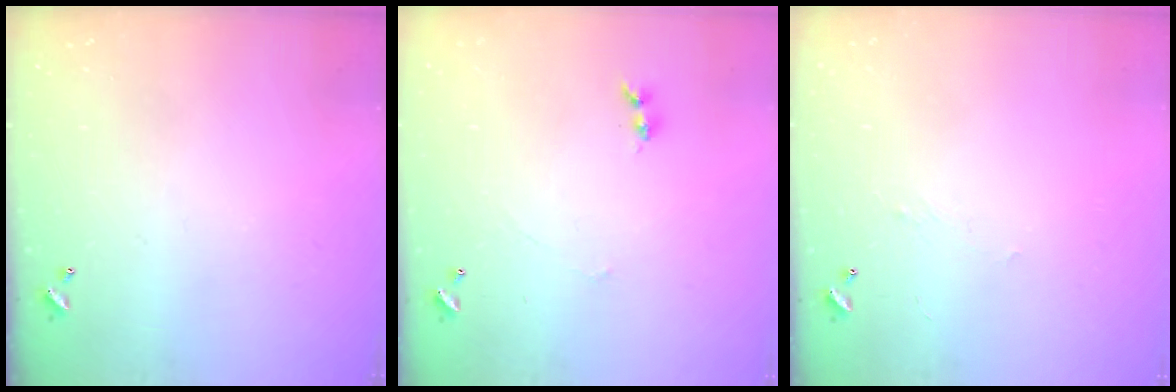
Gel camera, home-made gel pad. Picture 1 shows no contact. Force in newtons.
{"total": 1.2, "press": 1.1, "slide": 0.3}
{"total": 2.2, "press": 2.0, "slide": 0.8}